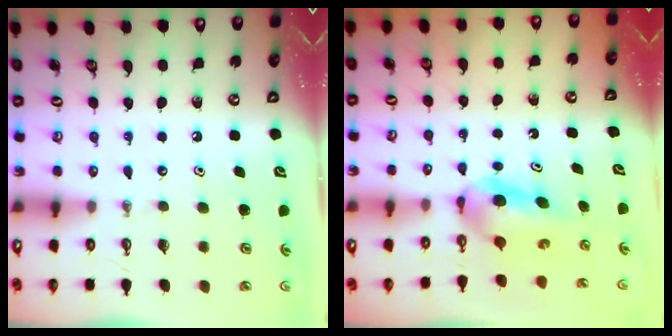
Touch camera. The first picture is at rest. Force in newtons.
{"total": 6.6, "press": 6.4, "slide": 1.9}